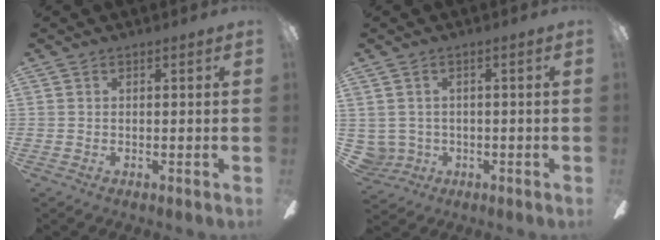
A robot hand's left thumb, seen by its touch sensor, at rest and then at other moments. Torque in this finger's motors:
{"motor_torque": [-0.22, 0.23, 0.14, -0.16, 0.01]}